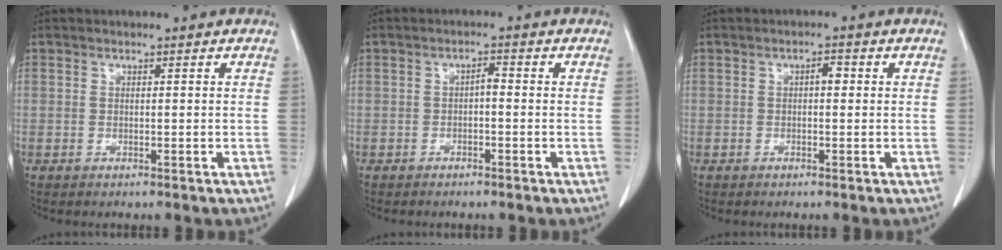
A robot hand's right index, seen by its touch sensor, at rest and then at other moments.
{"total": 1.6, "force": [-0.4, 0.5, 1.4], "torque": [-0.023, 0.004, -0.009]}
{"total": 1.6, "force": [0.1, 0.6, 1.5], "torque": [-0.022, 0.005, -0.001]}